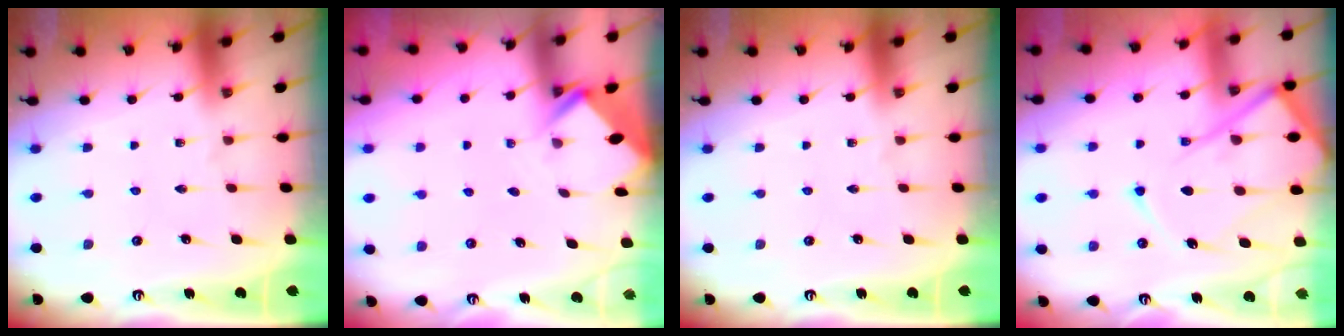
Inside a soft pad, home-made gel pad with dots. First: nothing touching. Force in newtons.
{"total": 2.6, "press": 2.6, "slide": 0.2}
{"total": 0.0}
{"total": 15.8, "press": 15.7, "slide": 1.8}